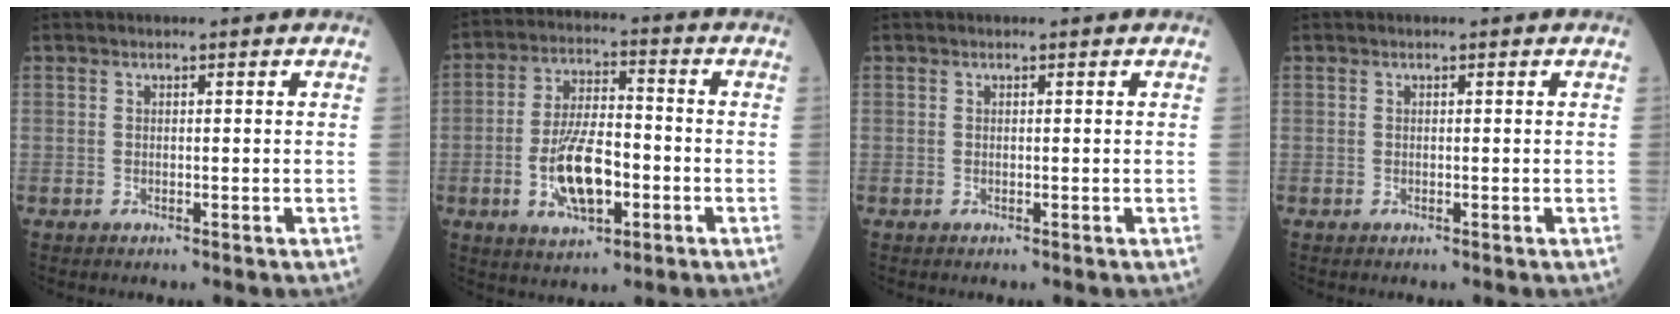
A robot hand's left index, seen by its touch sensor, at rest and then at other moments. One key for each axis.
{"total": 10.7, "fx": -3.0, "fy": 4.1, "fz": 9.4, "tx": -0.187, "ty": 0.002, "tz": -0.052}
{"total": 0.0}
{"total": 0.0}